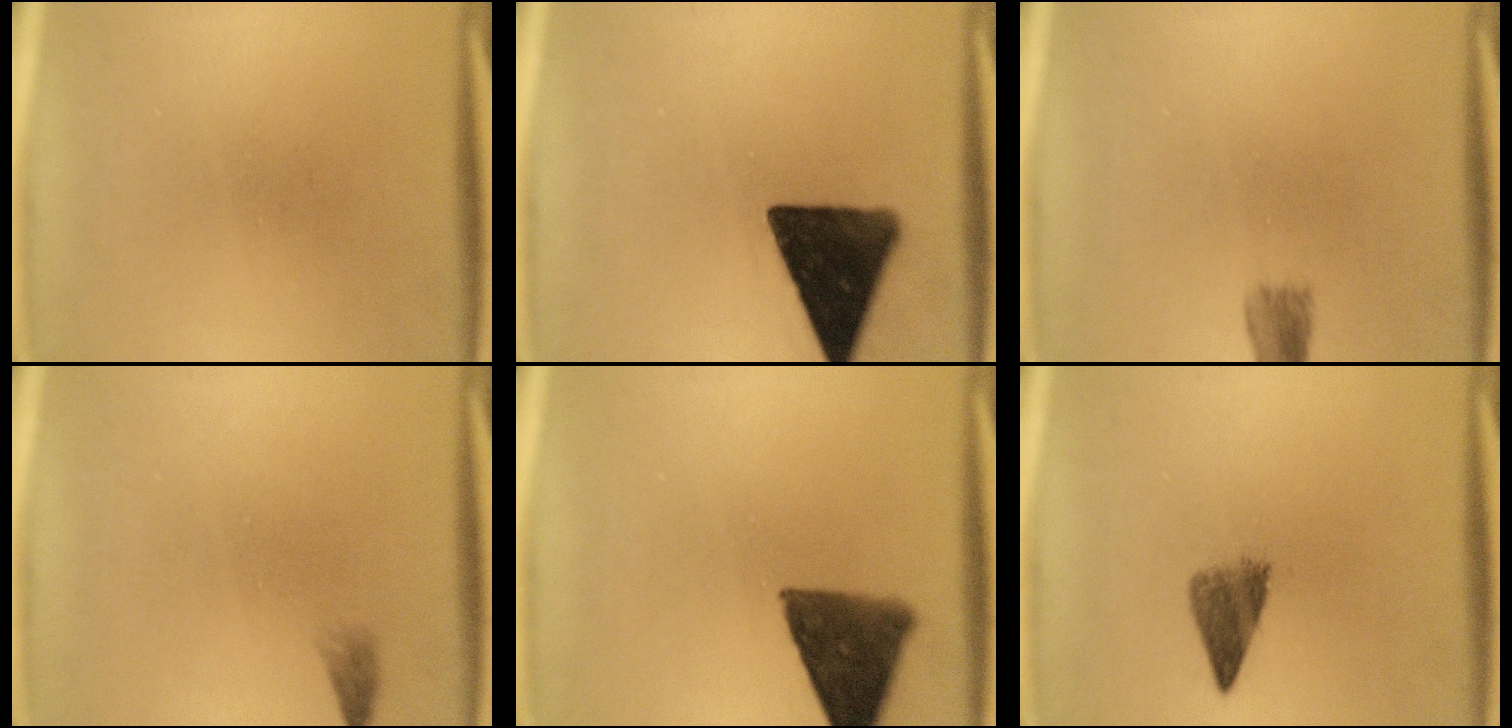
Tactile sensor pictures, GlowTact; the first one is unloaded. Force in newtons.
{"total": 14.8}
{"total": 2.5}
{"total": 1.1}
{"total": 11.1}
{"total": 4.3}